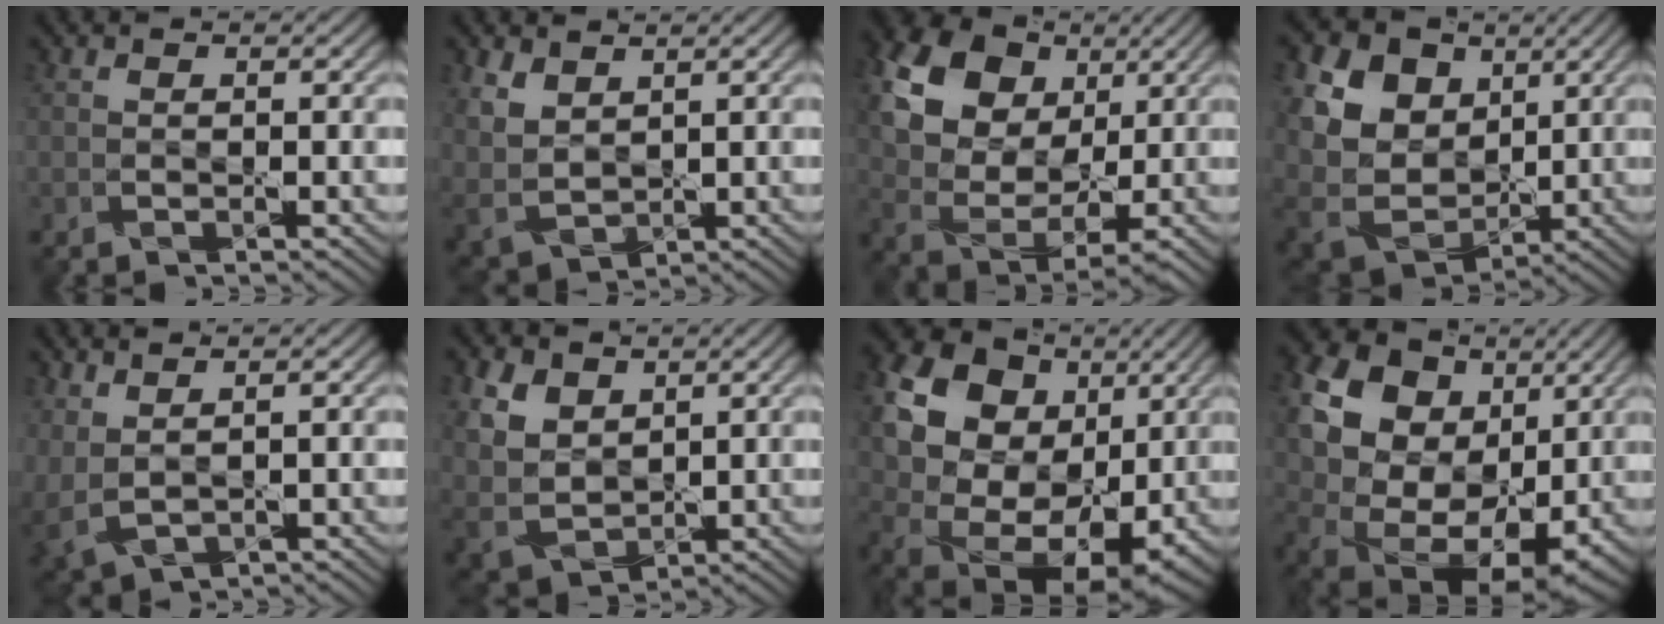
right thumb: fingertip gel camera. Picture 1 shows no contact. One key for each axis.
{"total": 5.3, "fx": 2.8, "fy": 3.4, "fz": 2.9, "tx": -0.089, "ty": -0.006, "tz": 0.064}
{"total": 18.2, "fx": 8.2, "fy": 12.4, "fz": 10.4, "tx": -0.245, "ty": 0.057, "tz": 0.159}
{"total": 16.4, "fx": 6.4, "fy": 12.8, "fz": 8.0, "tx": -0.244, "ty": 0.036, "tz": 0.145}
{"total": 3.9, "fx": 2.0, "fy": 1.9, "fz": 2.7, "tx": -0.090, "ty": -0.006, "tz": 0.050}
{"total": 7.6, "fx": 3.3, "fy": 5.3, "fz": 4.4, "tx": -0.134, "ty": 0.002, "tz": 0.068}
{"total": 24.2, "fx": 8.9, "fy": 19.0, "fz": 12.0, "tx": -0.267, "ty": 0.023, "tz": 0.160}
{"total": 22.0, "fx": 8.5, "fy": 16.8, "fz": 11.4, "tx": -0.258, "ty": 0.025, "tz": 0.156}